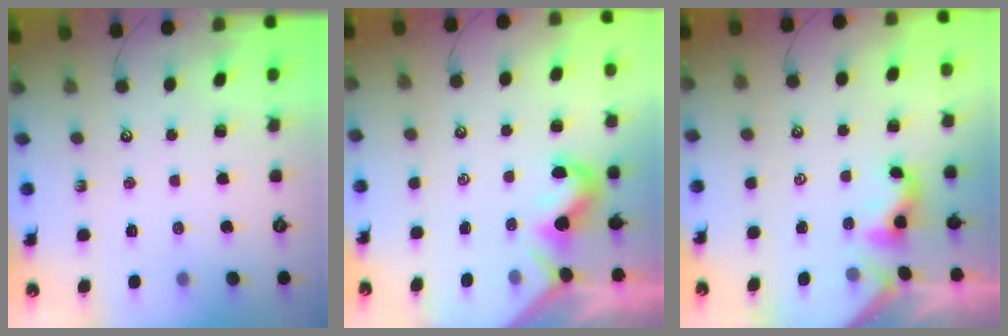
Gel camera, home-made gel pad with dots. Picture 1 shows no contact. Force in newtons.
{"total": 2.0, "press": 1.9, "slide": 0.6}
{"total": 0.6, "press": 0.3, "slide": 0.5}